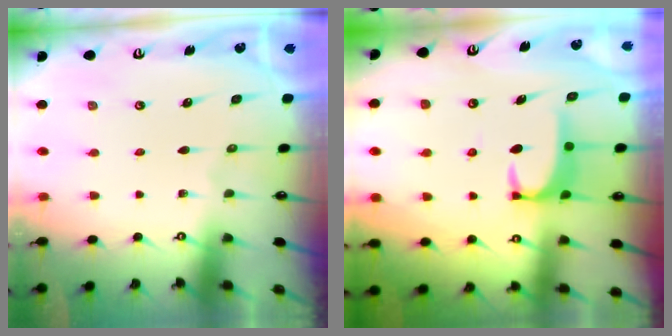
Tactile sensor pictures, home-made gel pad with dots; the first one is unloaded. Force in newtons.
{"total": 2.9, "press": 2.9, "slide": 0.3}